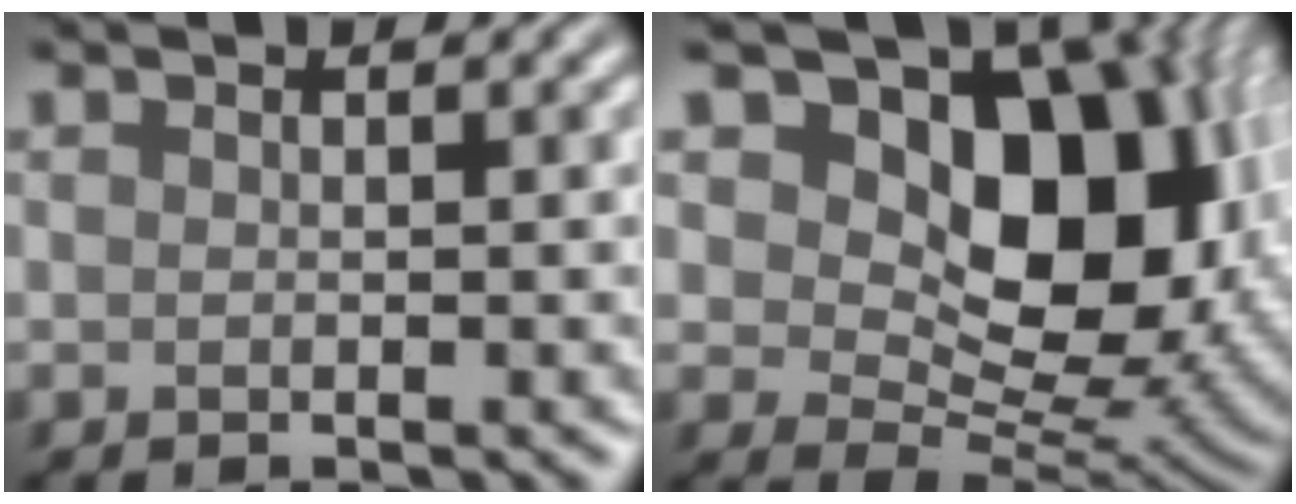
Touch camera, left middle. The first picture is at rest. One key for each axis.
{"total": 15.5, "fx": 5.0, "fy": 10.0, "fz": 10.8, "tx": -0.132, "ty": 0.003, "tz": 0.078}